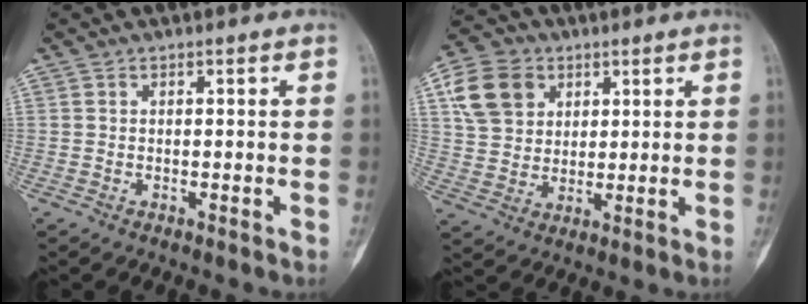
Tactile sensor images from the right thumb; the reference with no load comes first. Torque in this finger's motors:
{"motor_torque": [-0.56, 0.40, 0.10, -0.15, 0.05]}